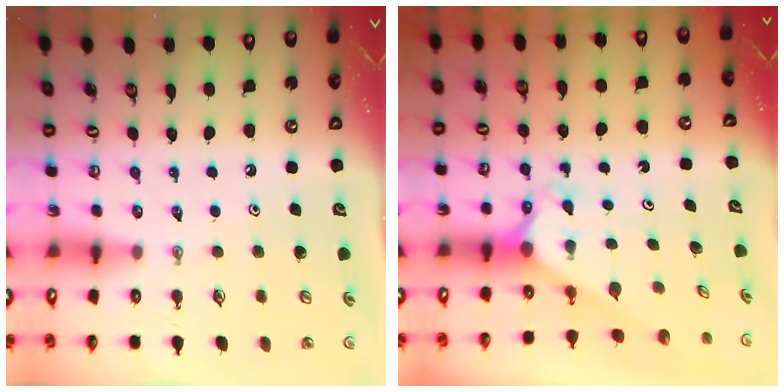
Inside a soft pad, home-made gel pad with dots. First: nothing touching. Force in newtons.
{"total": 2.3, "press": 2.3, "slide": 0.2}